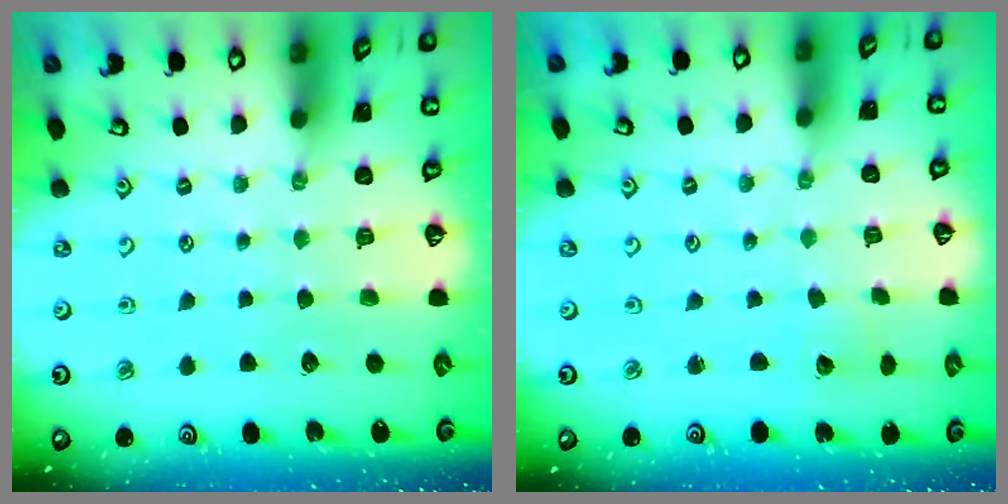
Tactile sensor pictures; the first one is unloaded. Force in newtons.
{"total": 2.3, "press": 2.3, "slide": 0.2}